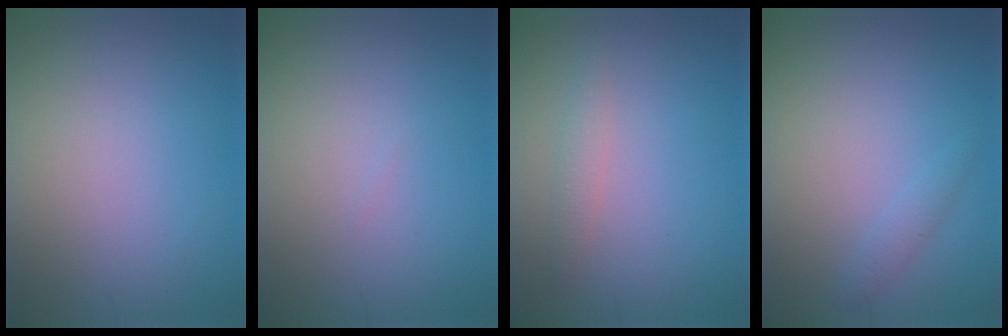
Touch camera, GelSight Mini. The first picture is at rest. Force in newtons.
{"total": 0.0}
{"total": 1.3, "press": 1.3, "slide": 0.1}
{"total": 1.0, "press": 1.0, "slide": 0.1}